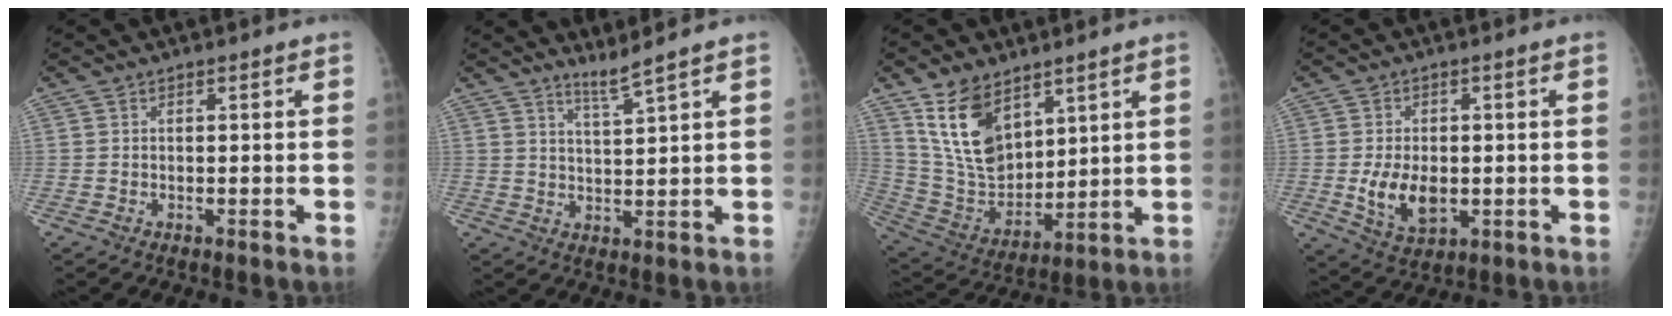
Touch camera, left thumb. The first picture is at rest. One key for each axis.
{"total": 3.0, "fx": 2.7, "fy": -1.1, "fz": 0.9, "tx": -0.022, "ty": -0.033, "tz": 0.058}
{"total": 14.8, "fx": 8.7, "fy": 8.6, "fz": 8.4, "tx": -0.116, "ty": -0.050, "tz": 0.188}
{"total": 8.3, "fx": -1.0, "fy": 5.1, "fz": 6.5, "tx": -0.098, "ty": -0.010, "tz": -0.009}